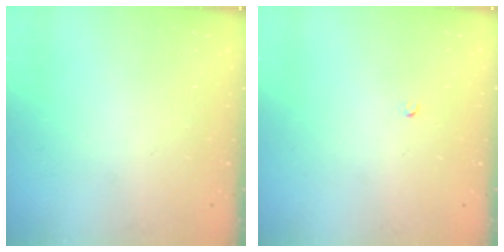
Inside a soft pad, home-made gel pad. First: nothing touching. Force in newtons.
{"total": 2.0, "press": 2.0, "slide": 0.3}